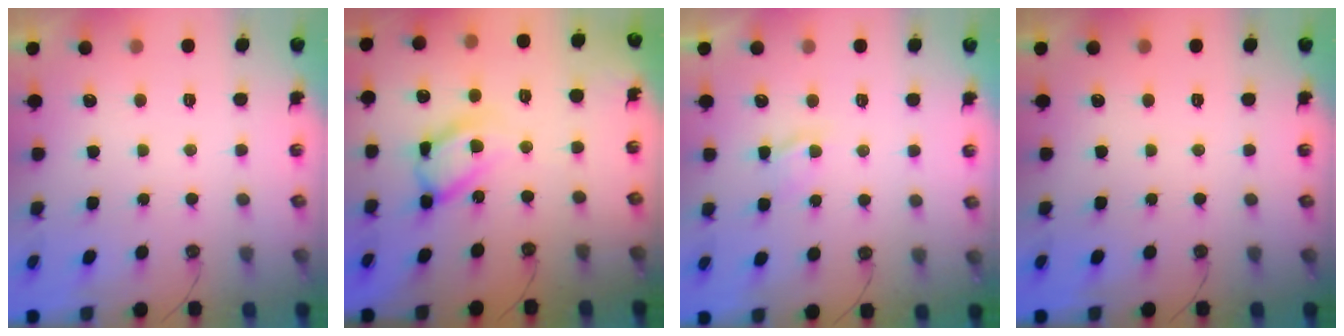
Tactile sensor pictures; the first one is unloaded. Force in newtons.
{"total": 14.2, "press": 14.1, "slide": 1.0}
{"total": 3.9, "press": 3.8, "slide": 0.5}
{"total": 0.0}